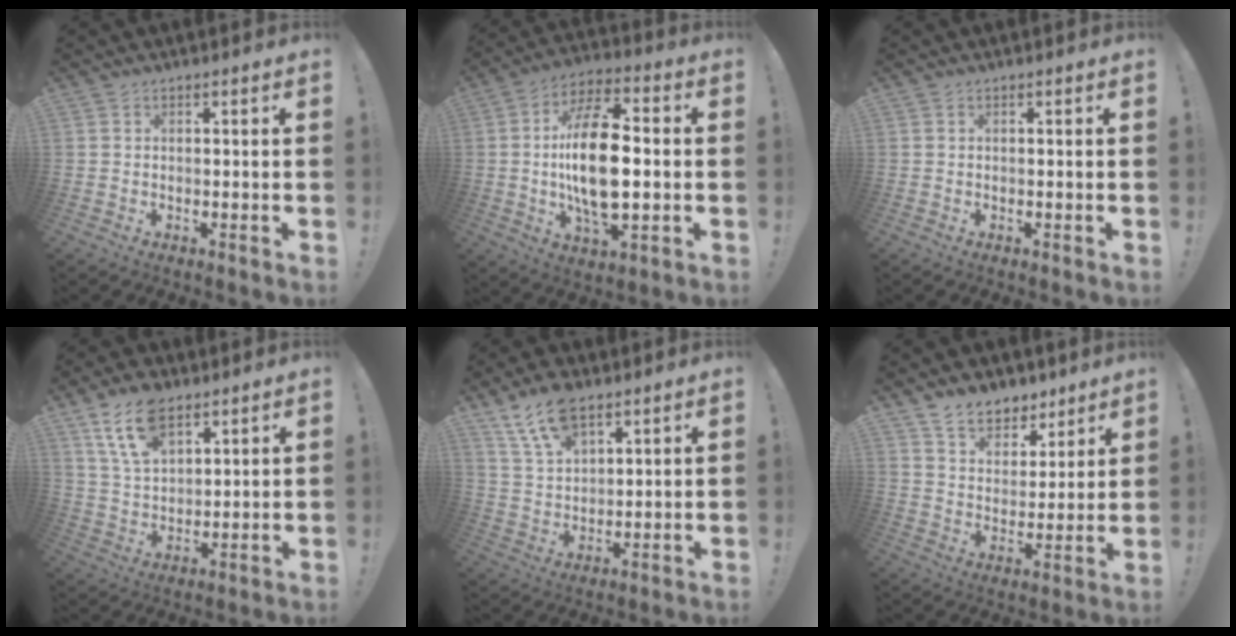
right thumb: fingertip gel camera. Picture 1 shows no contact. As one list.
[{"total": 19.3, "force": [-0.7, 9.5, 16.8], "torque": [-0.305, -0.001, -0.018]}, {"total": 0.0}, {"total": 12.3, "force": [7.8, 6.3, 7.0], "torque": [-0.126, -0.027, 0.147]}, {"total": 10.8, "force": [7.4, 5.3, 5.9], "torque": [-0.112, -0.031, 0.142]}, {"total": 9.6, "force": [7.6, 5.4, 2.0], "torque": [-0.031, -0.063, 0.147]}]